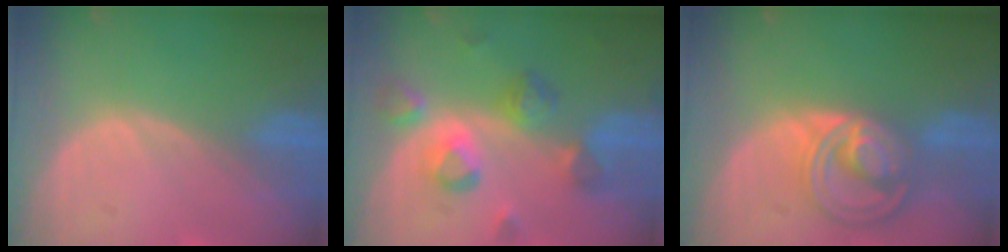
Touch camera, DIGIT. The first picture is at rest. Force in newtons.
{"total": 8.3, "press": 7.8, "slide": 2.8}
{"total": 8.5, "press": 7.3, "slide": 4.4}